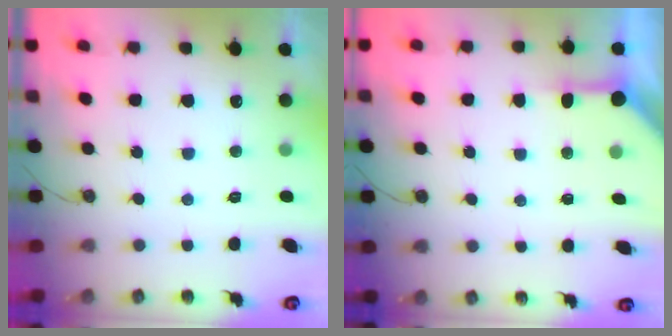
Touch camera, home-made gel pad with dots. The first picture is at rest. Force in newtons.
{"total": 5.0, "press": 5.0, "slide": 0.5}